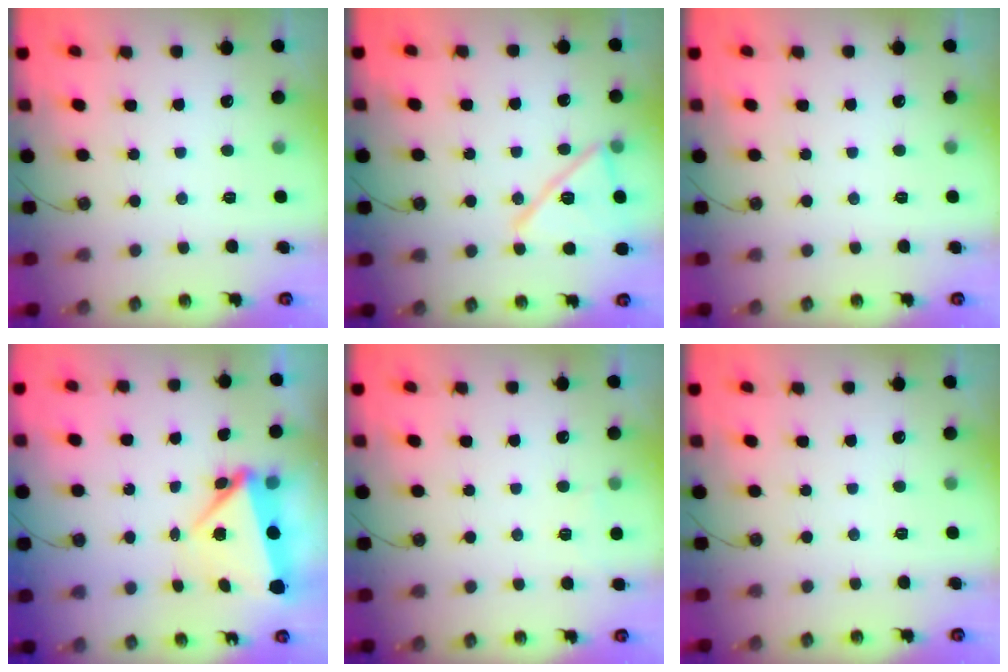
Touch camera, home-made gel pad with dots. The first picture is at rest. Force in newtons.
{"total": 15.9, "press": 15.5, "slide": 3.4}
{"total": 0.0}
{"total": 5.9, "press": 5.9, "slide": 0.8}
{"total": 2.7, "press": 2.3, "slide": 1.5}
{"total": 0.0}